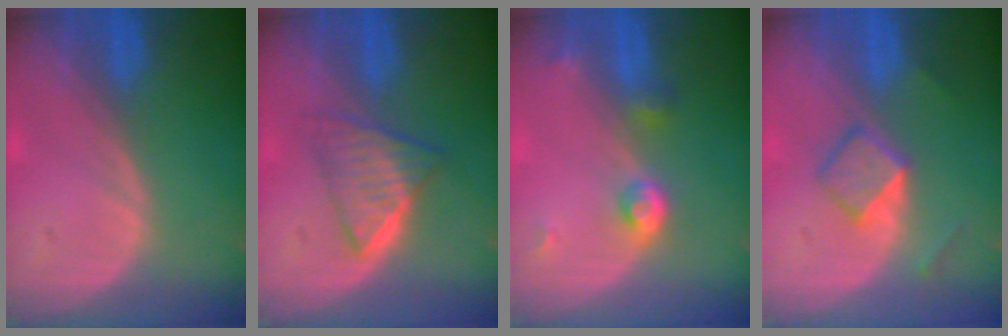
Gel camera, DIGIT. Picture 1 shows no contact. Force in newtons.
{"total": 6.2, "press": 5.4, "slide": 3.2}
{"total": 3.8, "press": 3.6, "slide": 1.3}
{"total": 4.4, "press": 4.1, "slide": 1.7}